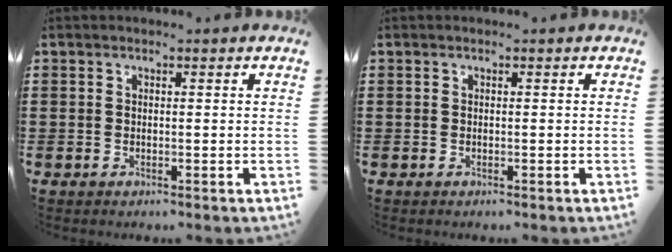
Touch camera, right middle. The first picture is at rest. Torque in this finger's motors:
{"motor_torque": [-0.09, 0.16, -0.05, -0.01]}